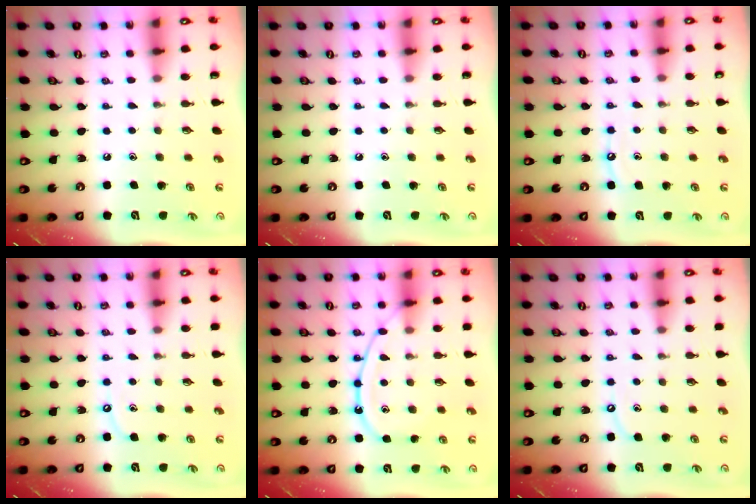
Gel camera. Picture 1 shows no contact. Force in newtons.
{"total": 0.0}
{"total": 7.3, "press": 7.2, "slide": 0.7}
{"total": 3.8, "press": 3.8, "slide": 0.3}
{"total": 10.9, "press": 10.9, "slide": 1.4}
{"total": 4.2, "press": 4.2, "slide": 0.6}